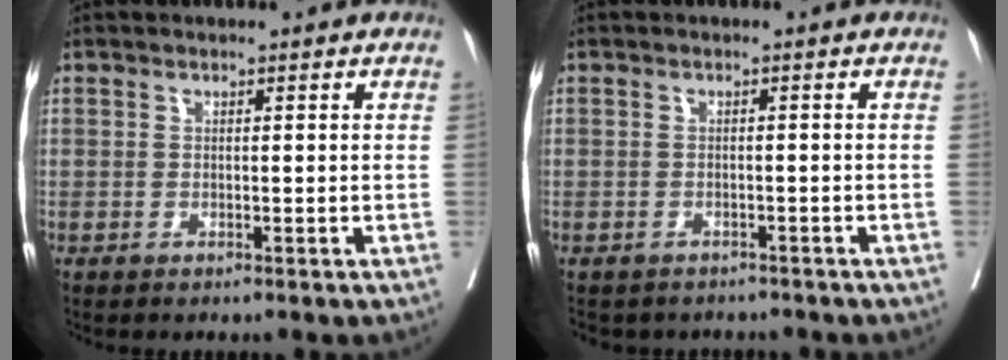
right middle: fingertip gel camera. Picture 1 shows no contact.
{"total": 4.7, "force": [-4.3, 2.0, 0.4], "torque": [-0.005, 0.000, -0.051]}